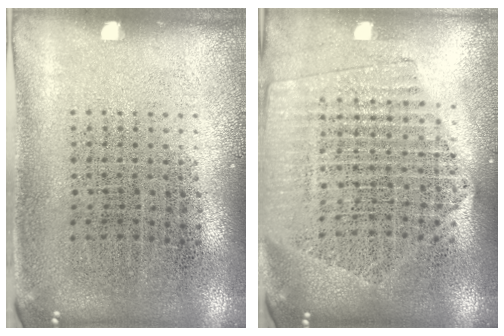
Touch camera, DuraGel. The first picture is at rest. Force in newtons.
{"total": 2.1, "press": 1.9, "slide": 0.9}